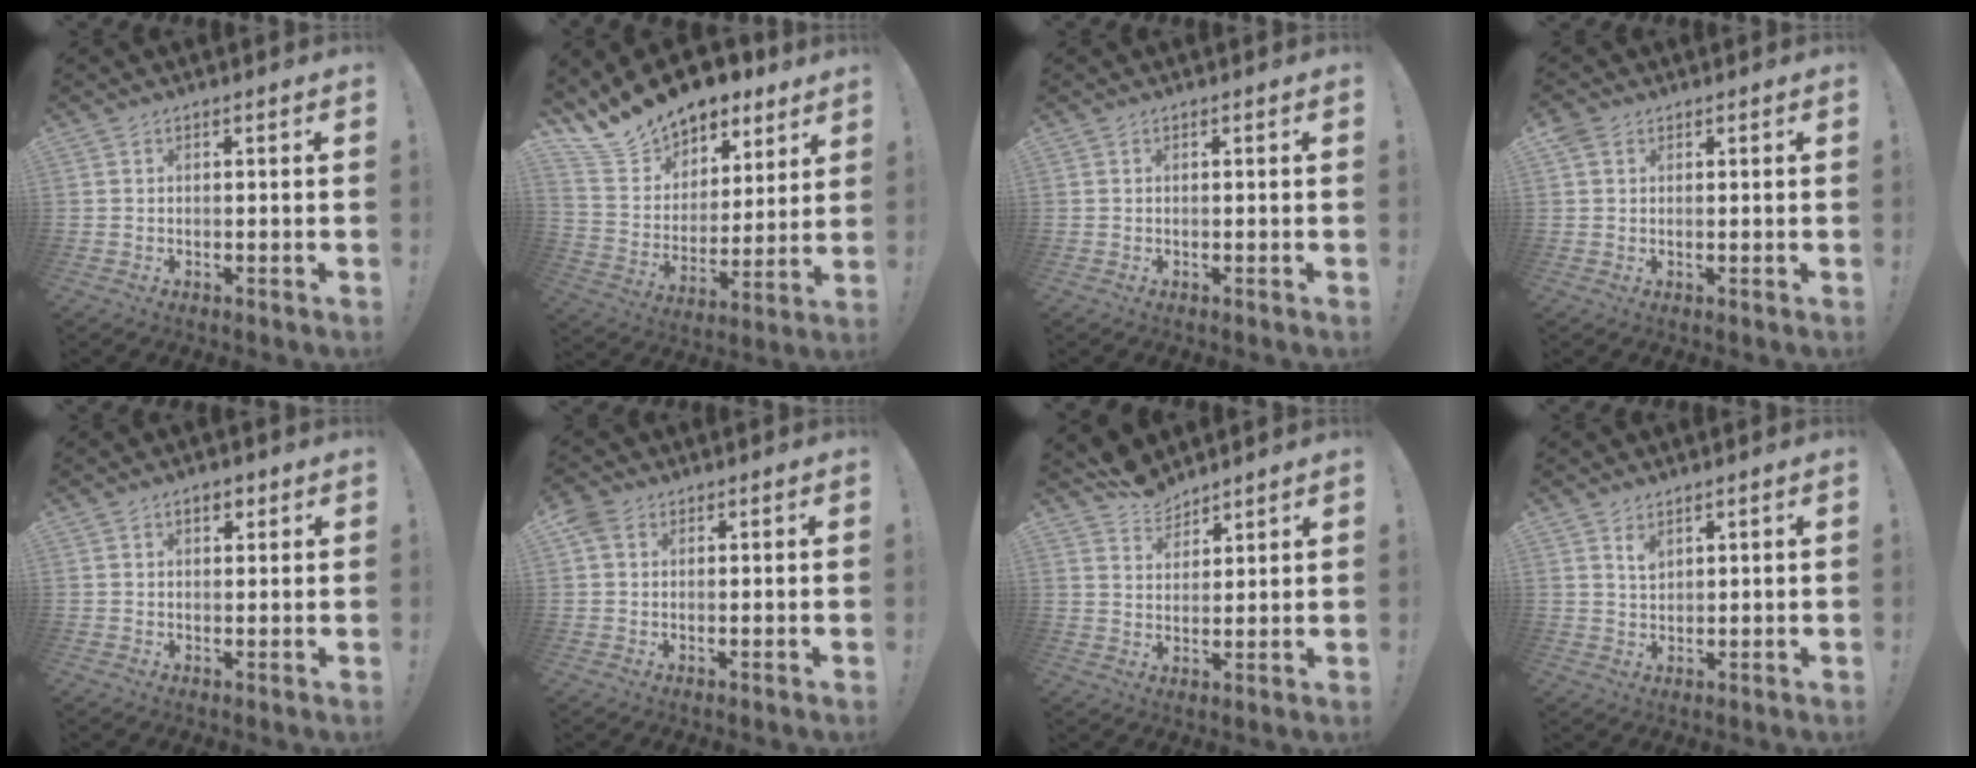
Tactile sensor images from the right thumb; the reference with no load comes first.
{"total": 16.2, "force": [14.1, 7.1, 3.5], "torque": [-0.081, -0.110, 0.264]}
{"total": 0.0}
{"total": 2.4, "force": [1.6, 1.6, 0.7], "torque": [-0.006, 0.001, 0.030]}
{"total": 3.2, "force": [1.6, 1.9, 2.1], "torque": [-0.029, 0.001, 0.026]}
{"total": 3.9, "force": [2.1, 2.8, 1.8], "torque": [-0.030, 0.003, 0.041]}
{"total": 7.4, "force": [6.6, 3.2, 1.1], "torque": [-0.012, -0.041, 0.122]}
{"total": 3.8, "force": [2.8, 2.2, 1.3], "torque": [-0.018, -0.019, 0.051]}